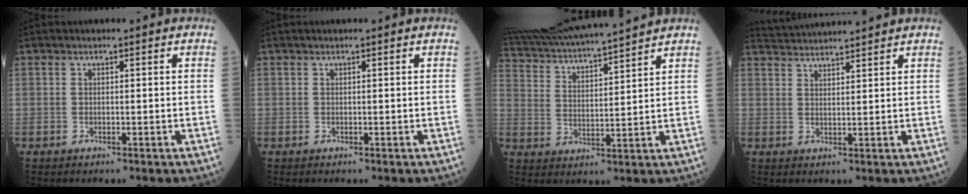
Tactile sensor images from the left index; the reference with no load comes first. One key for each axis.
{"total": 0.0}
{"total": 16.7, "fx": 15.5, "fy": -0.2, "fz": 6.2, "tx": -0.128, "ty": 0.012, "tz": 0.255}
{"total": 7.0, "fx": 6.8, "fy": -0.7, "fz": 1.2, "tx": -0.031, "ty": 0.031, "tz": 0.113}